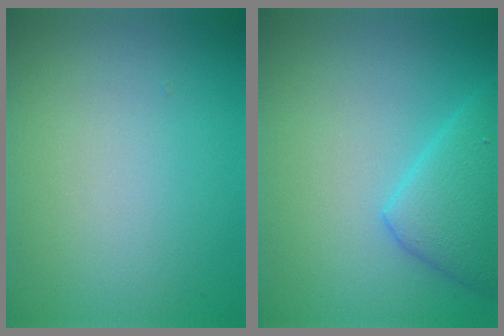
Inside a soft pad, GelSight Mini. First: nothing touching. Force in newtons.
{"total": 4.0, "press": 4.0, "slide": 0.1}